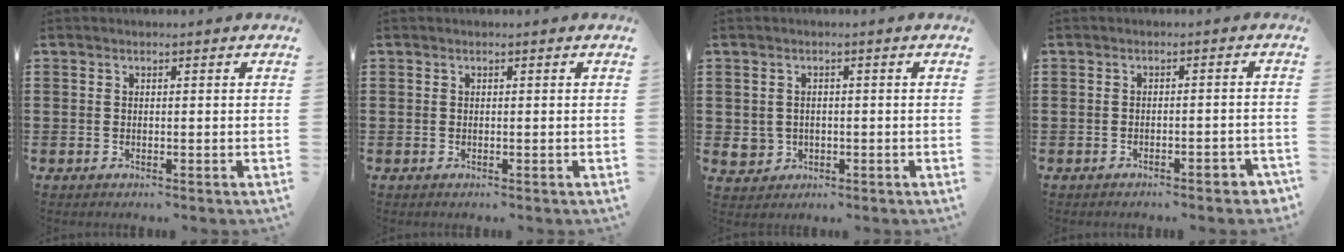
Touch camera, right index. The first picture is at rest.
{"total": 0.0}
{"total": 2.2, "force": [-0.1, 2.1, 0.6], "torque": [-0.023, 0.006, -0.004]}
{"total": 1.9, "force": [-1.7, 0.3, 0.8], "torque": [-0.017, 0.001, -0.033]}